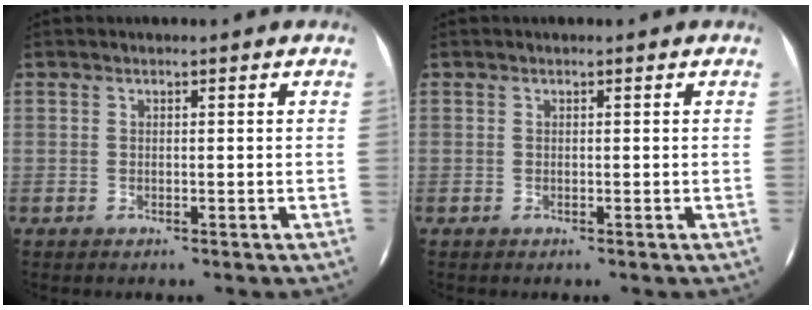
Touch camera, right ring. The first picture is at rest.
{"total": 0.0}